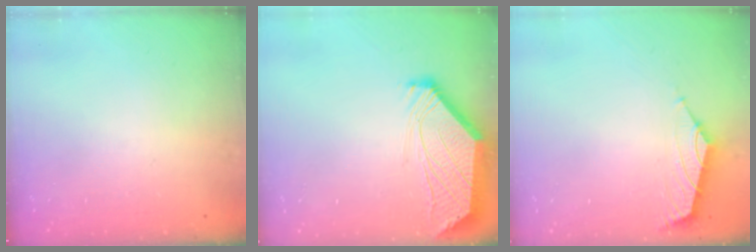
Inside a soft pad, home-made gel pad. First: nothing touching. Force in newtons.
{"total": 2.5, "press": 2.4, "slide": 0.6}
{"total": 1.8, "press": 1.6, "slide": 0.7}